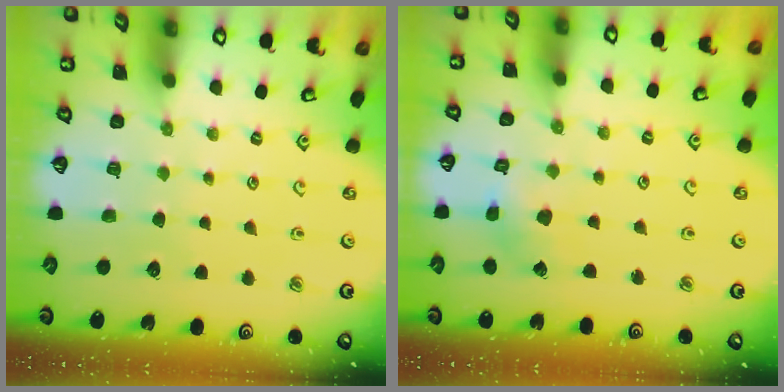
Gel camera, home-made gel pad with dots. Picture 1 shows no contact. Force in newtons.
{"total": 2.9, "press": 2.9, "slide": 0.3}